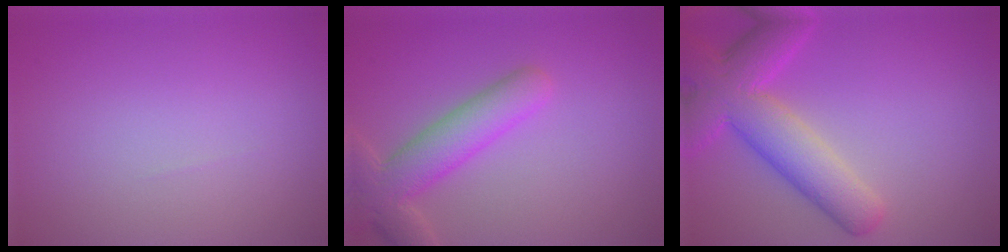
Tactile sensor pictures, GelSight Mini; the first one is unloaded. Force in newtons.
{"total": 5.5, "press": 5.5, "slide": 0.4}
{"total": 7.3, "press": 7.3, "slide": 0.3}